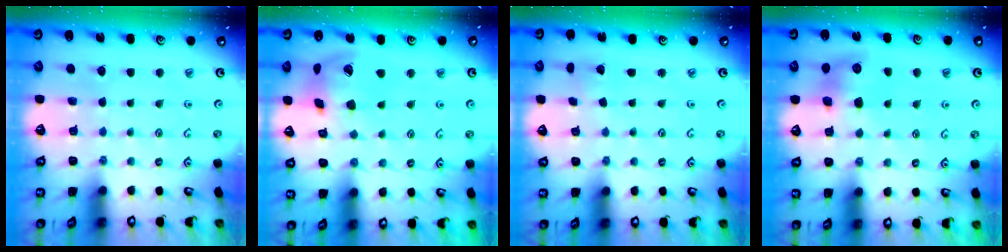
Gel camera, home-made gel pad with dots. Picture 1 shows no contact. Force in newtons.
{"total": 15.0, "press": 14.9, "slide": 2.2}
{"total": 1.8, "press": 1.8, "slide": 0.1}
{"total": 8.4, "press": 8.3, "slide": 1.2}